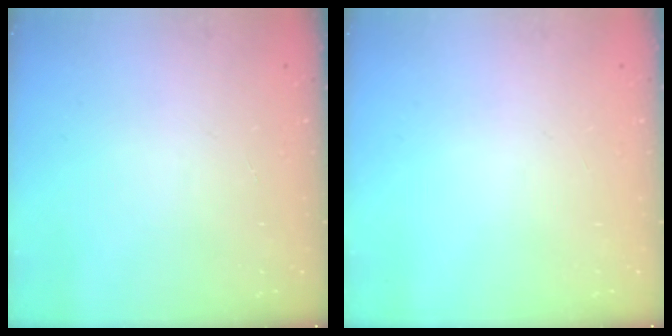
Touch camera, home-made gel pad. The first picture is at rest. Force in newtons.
{"total": 0.0}